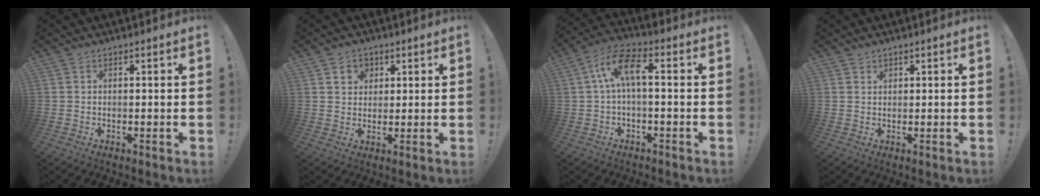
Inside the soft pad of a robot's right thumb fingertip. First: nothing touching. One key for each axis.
{"total": 5.2, "fx": 2.3, "fy": 4.4, "fz": 1.4, "tx": -0.016, "ty": -0.007, "tz": 0.042}
{"total": 10.1, "fx": 1.0, "fy": 3.5, "fz": 9.4, "tx": -0.188, "ty": 0.011, "tz": 0.018}
{"total": 1.1, "fx": 0.9, "fy": 0.5, "fz": 0.1, "tx": 0.008, "ty": -0.006, "tz": 0.016}